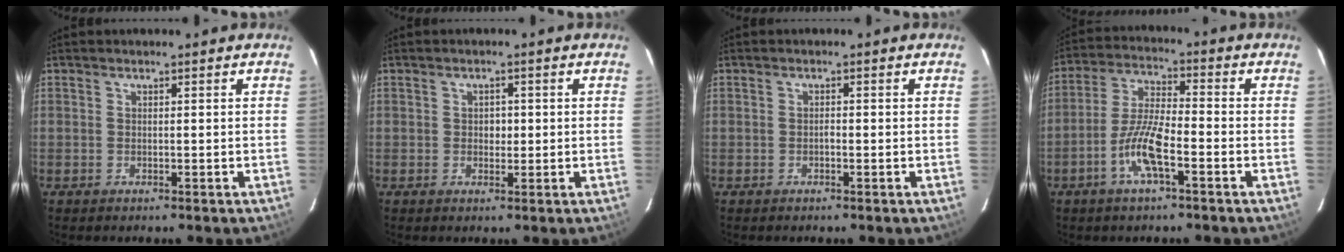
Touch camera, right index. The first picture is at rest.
{"total": 1.9, "force": [0.0, 1.3, 1.4], "torque": [-0.021, 0.002, 0.001]}
{"total": 0.8, "force": [-0.3, 0.3, 0.7], "torque": [-0.015, 0.002, -0.006]}
{"total": 8.8, "force": [-3.7, 1.7, 7.8], "torque": [-0.160, 0.002, -0.072]}